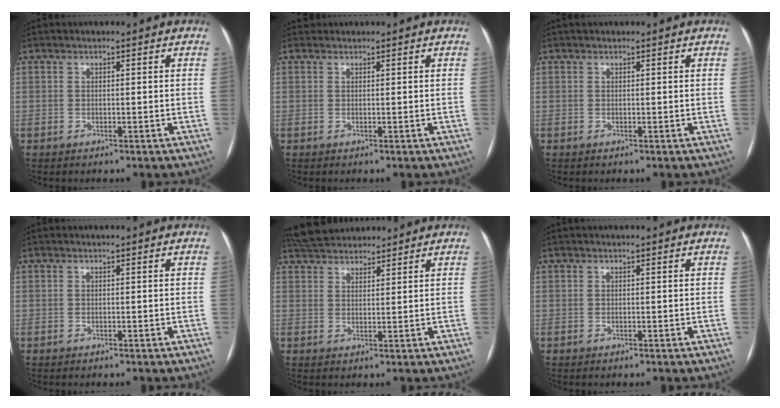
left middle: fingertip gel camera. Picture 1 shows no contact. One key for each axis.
{"total": 0.5, "fx": 0.5, "fy": 0.2, "fz": -0.2, "tx": -0.001, "ty": 0.009, "tz": 0.010}
{"total": 0.7, "fx": 0.6, "fy": 0.3, "fz": 0.1, "tx": -0.008, "ty": 0.016, "tz": 0.012}
{"total": 0.0}
{"total": 7.4, "fx": 6.9, "fy": 1.9, "fz": 1.7, "tx": -0.036, "ty": 0.033, "tz": 0.119}
{"total": 0.0}